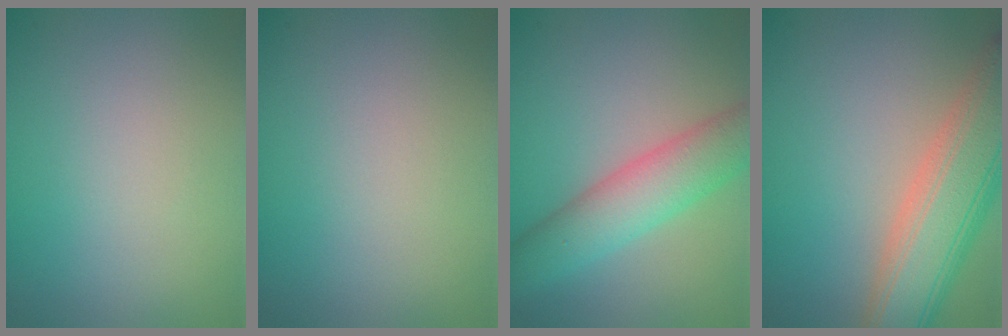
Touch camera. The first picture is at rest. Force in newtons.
{"total": 0.0}
{"total": 5.6, "press": 5.6, "slide": 0.2}
{"total": 8.6, "press": 8.6, "slide": 0.3}